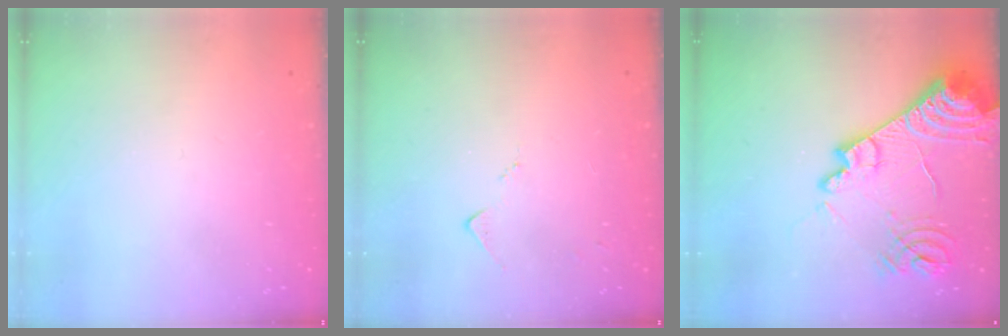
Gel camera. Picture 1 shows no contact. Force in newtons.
{"total": 5.5, "press": 5.4, "slide": 0.8}
{"total": 20.4, "press": 20.3, "slide": 2.2}